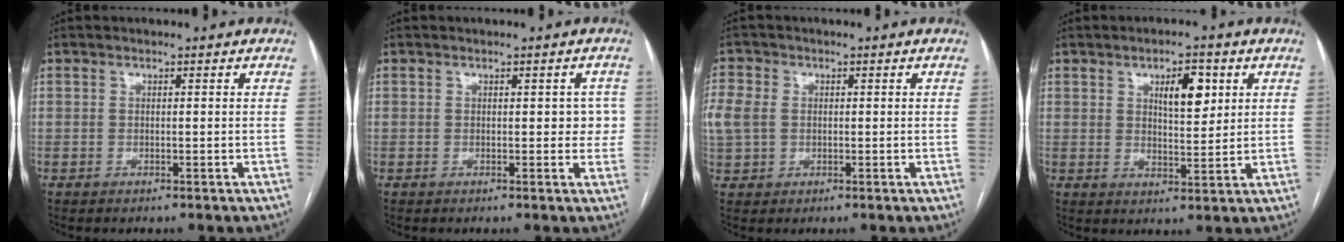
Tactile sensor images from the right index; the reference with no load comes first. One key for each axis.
{"total": 3.6, "fx": 0.4, "fy": 2.1, "fz": 2.8, "tx": -0.023, "ty": 0.018, "tz": 0.004}
{"total": 5.6, "fx": 0.6, "fy": 4.5, "fz": 3.2, "tx": -0.095, "ty": 0.016, "tz": 0.015}
{"total": 6.3, "fx": 2.6, "fy": 2.3, "fz": 5.3, "tx": -0.089, "ty": 0.003, "tz": 0.045}